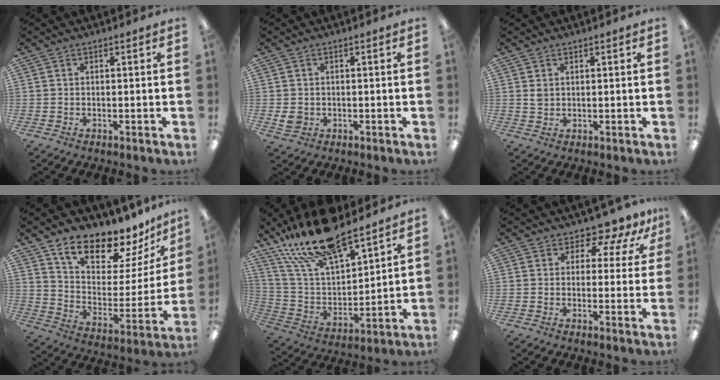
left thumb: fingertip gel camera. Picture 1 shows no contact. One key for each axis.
{"total": 2.6, "fx": 0.1, "fy": 2.2, "fz": 1.4, "tx": -0.016, "ty": 0.000, "tz": 0.002}
{"total": 1.6, "fx": 1.1, "fy": 1.0, "fz": 0.6, "tx": -0.014, "ty": 0.001, "tz": 0.021}
{"total": 16.1, "fx": 13.4, "fy": 6.3, "fz": 6.2, "tx": -0.107, "ty": -0.110, "tz": 0.236}
{"total": 20.9, "fx": 16.8, "fy": 6.2, "fz": 10.7, "tx": -0.219, "ty": -0.092, "tz": 0.297}
{"total": 6.6, "fx": 5.4, "fy": 3.0, "fz": 2.5, "tx": -0.042, "ty": -0.037, "tz": 0.096}